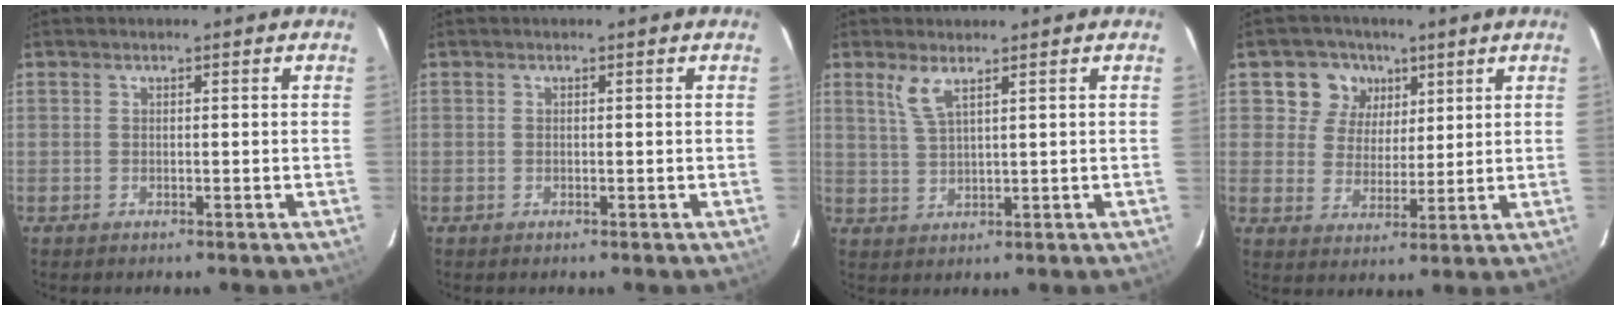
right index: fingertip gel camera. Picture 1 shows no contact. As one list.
[{"total": 0.0}, {"total": 3.6, "force": [2.3, 0.5, 2.8], "torque": [-0.061, -0.001, 0.051]}, {"total": 7.5, "force": [3.5, 6.6, 1.2], "torque": [-0.024, 0.013, 0.056]}]